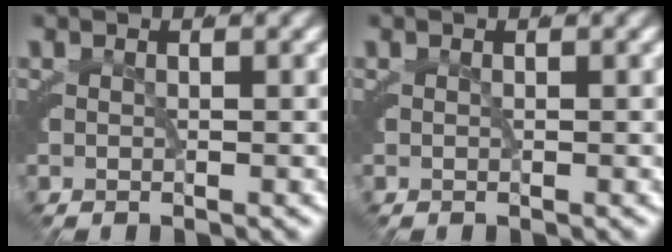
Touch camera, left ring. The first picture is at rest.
{"total": 0.0}